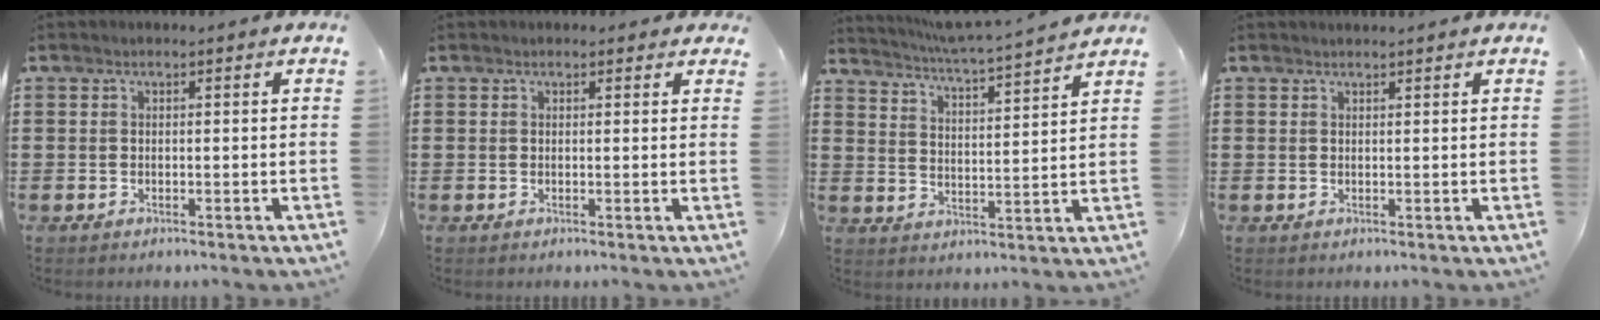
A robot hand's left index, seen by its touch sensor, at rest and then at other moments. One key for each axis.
{"total": 1.0, "fx": 0.8, "fy": 0.5, "fz": 0.3, "tx": -0.007, "ty": 0.006, "tz": 0.014}
{"total": 4.9, "fx": 4.6, "fy": -0.9, "fz": 1.5, "tx": -0.049, "ty": -0.037, "tz": 0.074}
{"total": 0.8, "fx": 0.8, "fy": -0.1, "fz": 0.2, "tx": -0.005, "ty": -0.003, "tz": 0.017}